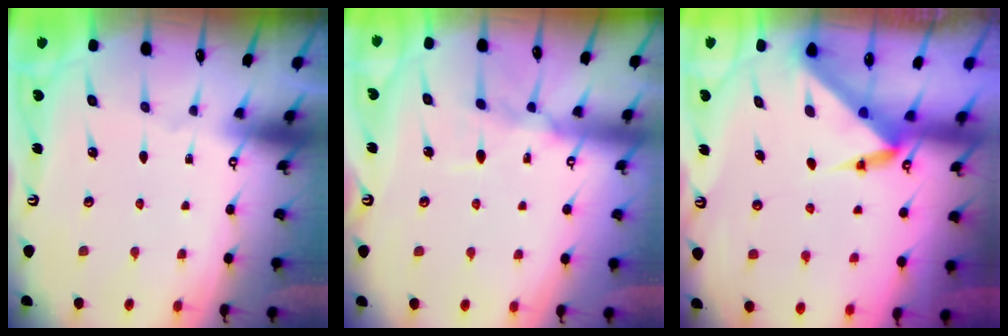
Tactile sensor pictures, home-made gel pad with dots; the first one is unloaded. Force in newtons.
{"total": 10.1, "press": 10.1, "slide": 0.8}
{"total": 3.5, "press": 3.5, "slide": 0.1}